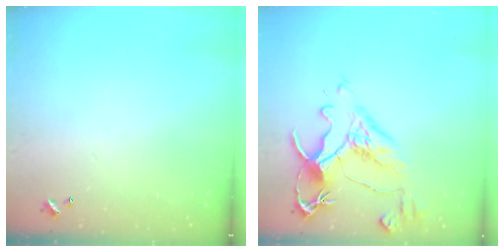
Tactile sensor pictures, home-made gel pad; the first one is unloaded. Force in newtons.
{"total": 5.5, "press": 5.3, "slide": 1.5}